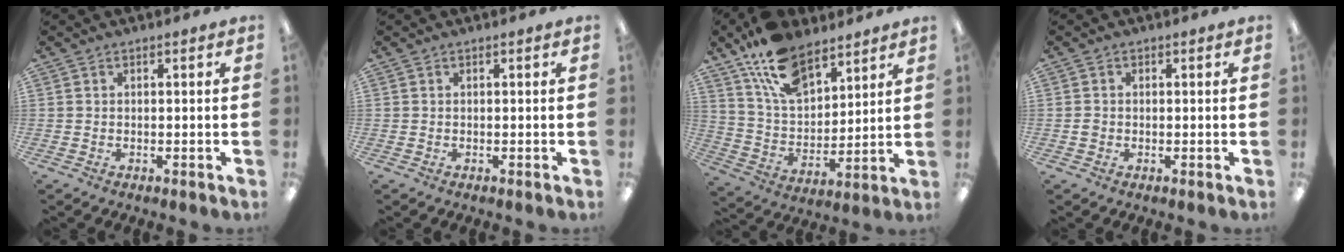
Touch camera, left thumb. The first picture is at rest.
{"total": 0.0}
{"total": 16.1, "force": [11.1, 8.2, 8.2], "torque": [-0.158, -0.048, 0.207]}
{"total": 1.0, "force": [-0.2, 1.0, 0.3], "torque": [-0.004, 0.005, -0.005]}